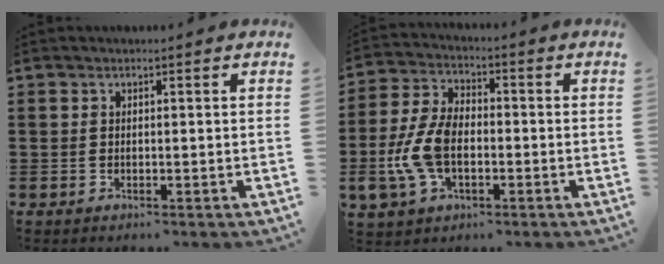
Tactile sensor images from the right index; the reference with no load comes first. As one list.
[{"total": 9.1, "force": [-2.1, 5.3, 7.0], "torque": [-0.170, 0.001, -0.044]}]